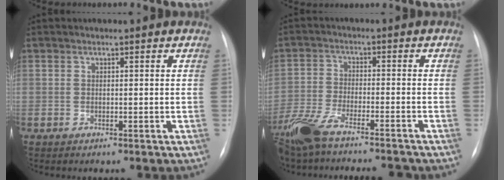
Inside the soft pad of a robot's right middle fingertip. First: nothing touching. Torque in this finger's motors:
{"motor_torque": [0.14, -0.49, 0.31, 0.07]}